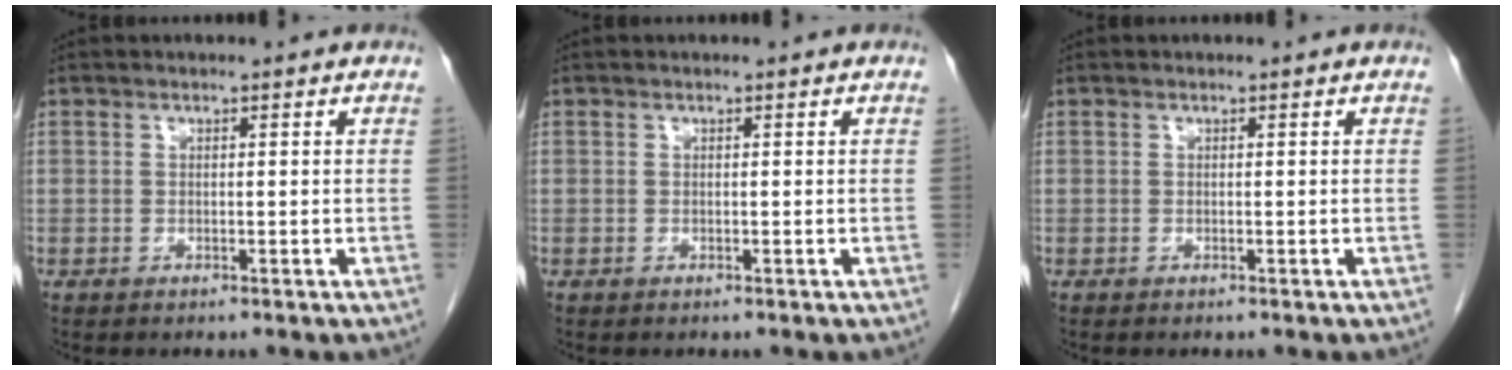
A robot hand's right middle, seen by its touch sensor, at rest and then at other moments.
{"total": 0.0}
{"total": 0.0}